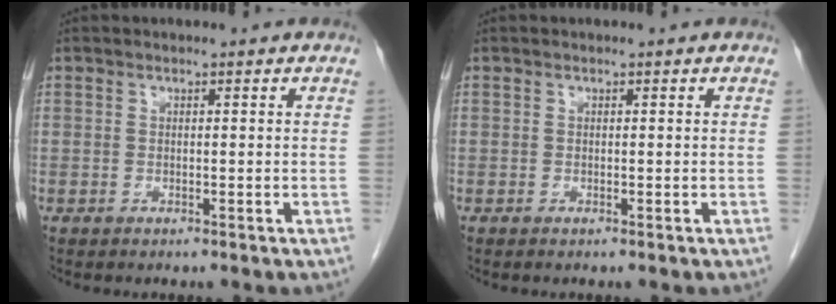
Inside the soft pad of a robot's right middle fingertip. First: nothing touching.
{"total": 0.0}